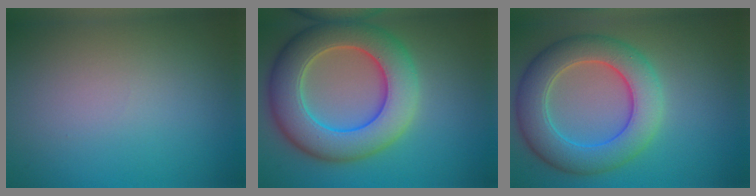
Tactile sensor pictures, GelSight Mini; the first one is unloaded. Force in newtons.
{"total": 9.8, "press": 9.7, "slide": 0.6}
{"total": 7.6, "press": 7.6, "slide": 0.3}